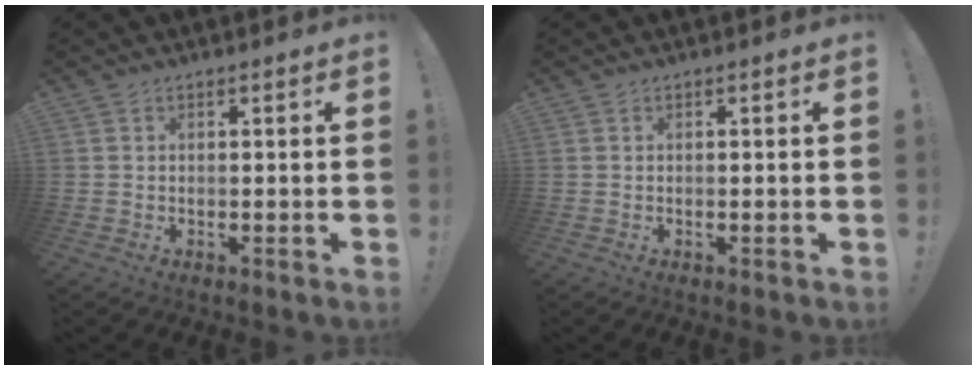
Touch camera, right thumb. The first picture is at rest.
{"total": 0.0}